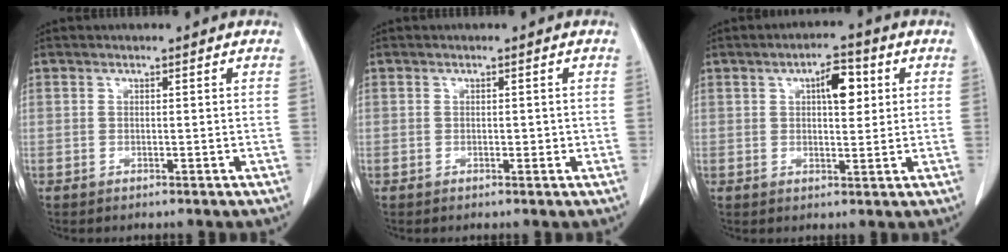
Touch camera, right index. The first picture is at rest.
{"total": 1.0, "force": [-0.1, 0.7, 0.7], "torque": [-0.006, 0.002, -0.001]}
{"total": 5.4, "force": [1.7, 2.0, 4.7], "torque": [-0.075, 0.009, 0.027]}